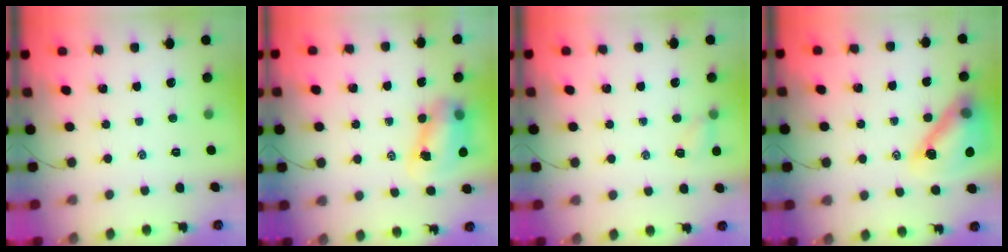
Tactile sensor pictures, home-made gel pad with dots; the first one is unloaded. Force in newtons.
{"total": 8.0, "press": 7.8, "slide": 1.5}
{"total": 4.2, "press": 4.0, "slide": 1.1}
{"total": 14.8, "press": 14.3, "slide": 4.1}